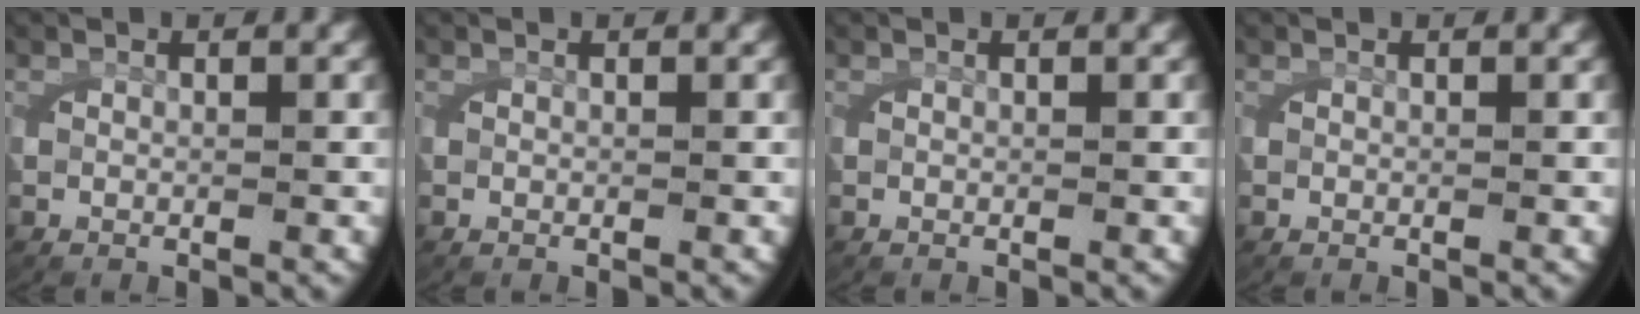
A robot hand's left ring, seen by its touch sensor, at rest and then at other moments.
{"total": 0.0}
{"total": 0.0}
{"total": 0.0}